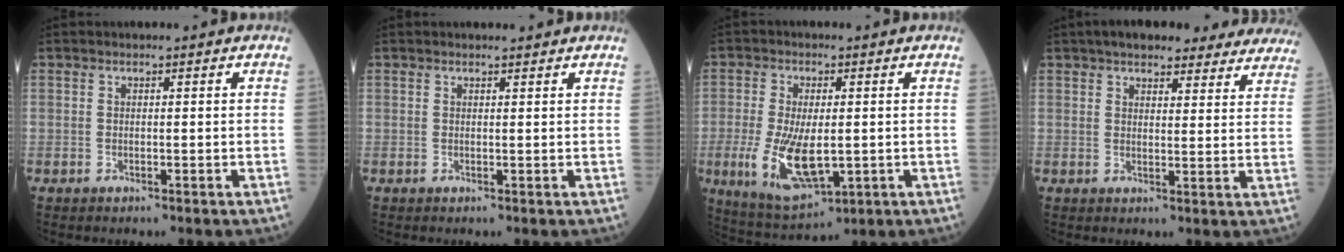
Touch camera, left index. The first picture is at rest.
{"total": 1.4, "force": [1.4, 0.0, 0.3], "torque": [-0.008, 0.001, 0.019]}
{"total": 10.6, "force": [-1.7, 4.4, 9.5], "torque": [-0.190, -0.020, -0.016]}
{"total": 19.2, "force": [16.8, 5.5, 7.3], "torque": [-0.081, 0.022, 0.193]}